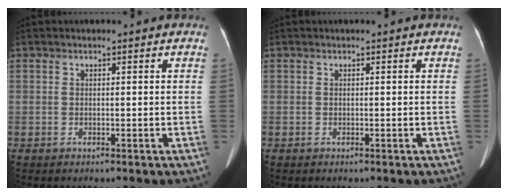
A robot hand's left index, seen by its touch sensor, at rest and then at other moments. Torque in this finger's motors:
{"motor_torque": [0.09, 0.05, 0.05, 0.01]}